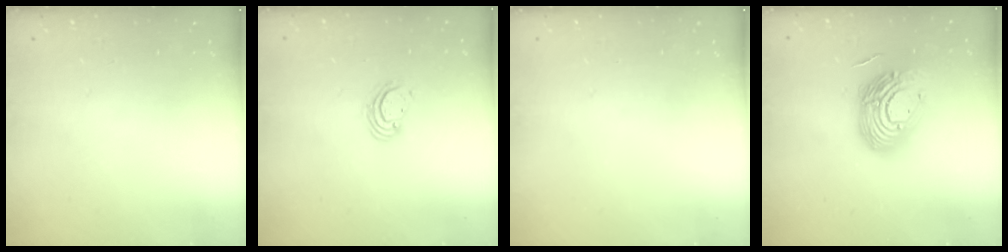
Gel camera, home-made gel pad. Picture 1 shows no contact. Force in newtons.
{"total": 2.8, "press": 2.8, "slide": 0.2}
{"total": 0.0}
{"total": 17.3, "press": 17.2, "slide": 1.2}